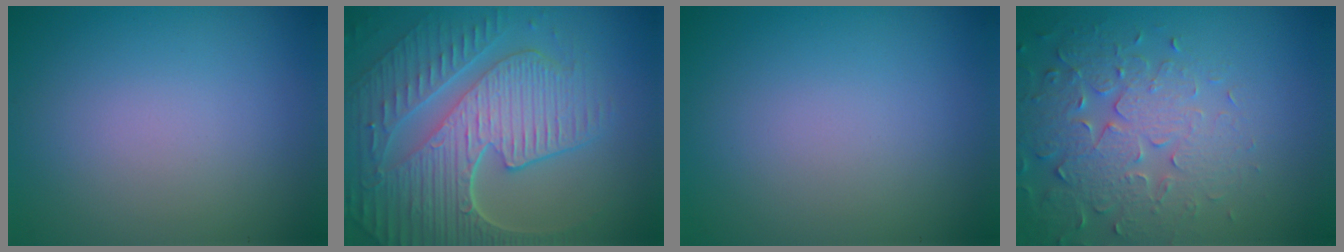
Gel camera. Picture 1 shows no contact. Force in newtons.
{"total": 9.9, "press": 6.6, "slide": 7.4}
{"total": 0.0}
{"total": 5.1, "press": 4.7, "slide": 1.9}